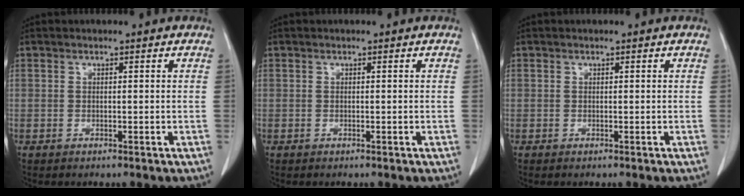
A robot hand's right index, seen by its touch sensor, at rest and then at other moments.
{"total": 0.0}
{"total": 0.0}